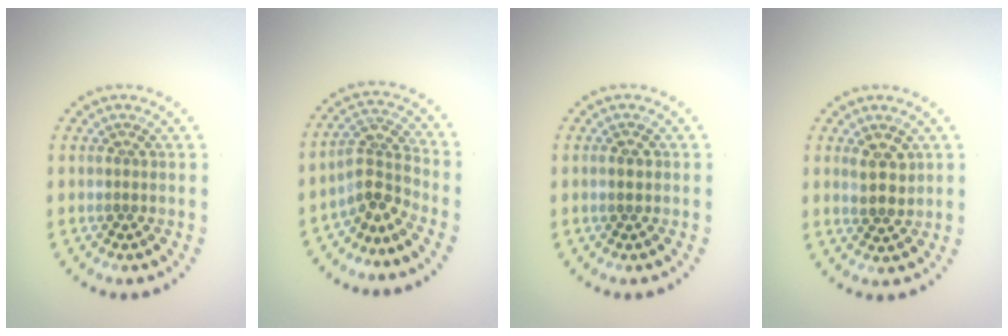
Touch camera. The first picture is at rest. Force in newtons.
{"total": 3.1, "press": 2.3, "slide": 2.1}
{"total": 1.4, "press": 1.4, "slide": 0.1}
{"total": 2.5, "press": 2.4, "slide": 0.7}